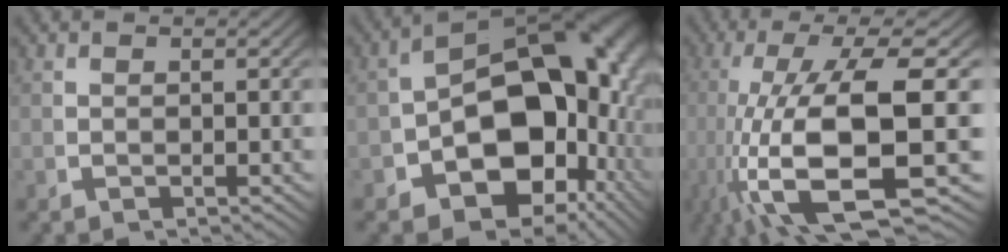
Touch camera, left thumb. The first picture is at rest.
{"total": 18.6, "force": [-2.2, 12.4, 13.6], "torque": [-0.207, -0.061, -0.017]}
{"total": 16.0, "force": [-1.3, 7.5, 14.0], "torque": [-0.299, -0.051, 0.022]}